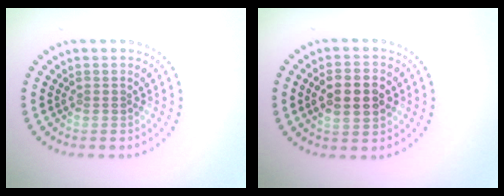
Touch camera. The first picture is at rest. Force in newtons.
{"total": 4.6, "press": 4.6, "slide": 0.2}